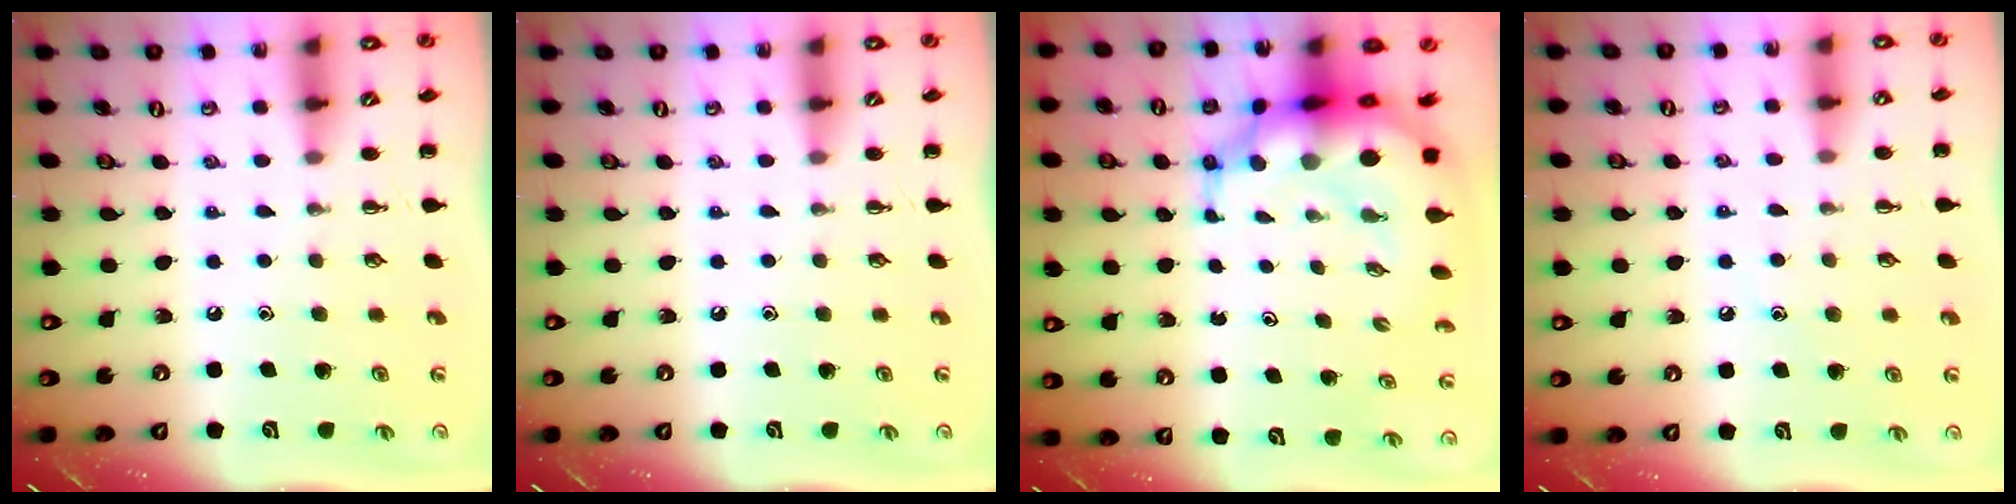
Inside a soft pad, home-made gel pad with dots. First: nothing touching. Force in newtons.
{"total": 0.0}
{"total": 12.4, "press": 12.0, "slide": 3.3}
{"total": 6.5, "press": 6.4, "slide": 1.2}